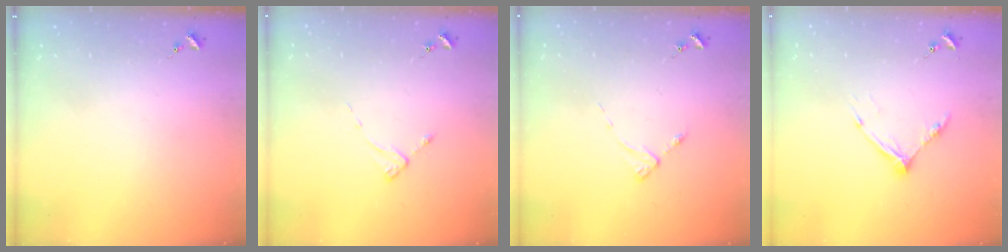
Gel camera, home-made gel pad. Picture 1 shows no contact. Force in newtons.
{"total": 2.3, "press": 2.3, "slide": 0.3}
{"total": 2.4, "press": 2.4, "slide": 0.3}
{"total": 10.0, "press": 9.9, "slide": 0.7}